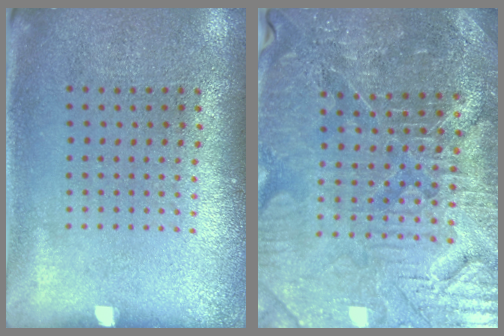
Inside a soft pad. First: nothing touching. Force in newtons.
{"total": 5.0, "press": 4.7, "slide": 1.7}